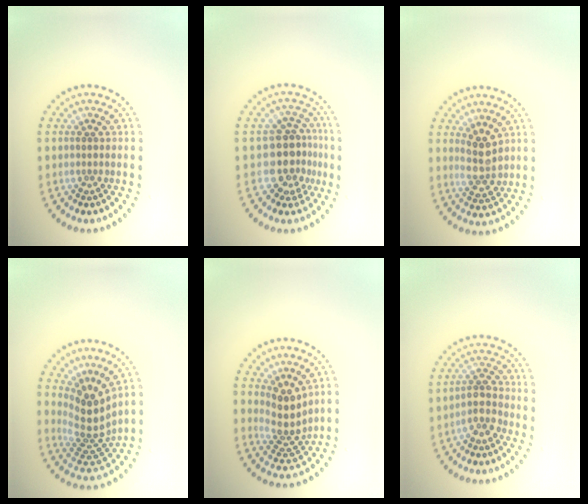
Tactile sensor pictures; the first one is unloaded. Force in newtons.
{"total": 4.0, "press": 3.6, "slide": 1.9}
{"total": 2.8, "press": 2.6, "slide": 1.1}
{"total": 4.0, "press": 2.8, "slide": 2.9}
{"total": 3.5, "press": 2.7, "slide": 2.2}
{"total": 2.2, "press": 1.9, "slide": 1.1}